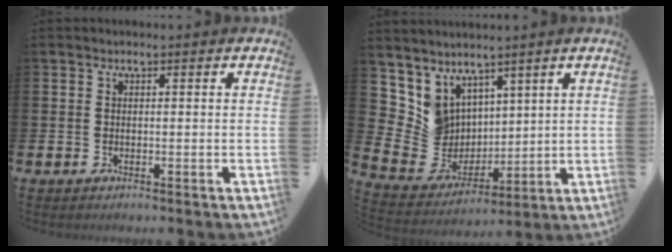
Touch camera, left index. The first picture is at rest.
{"total": 6.0, "force": [2.8, 5.2, 0.6], "torque": [-0.062, -0.034, 0.057]}